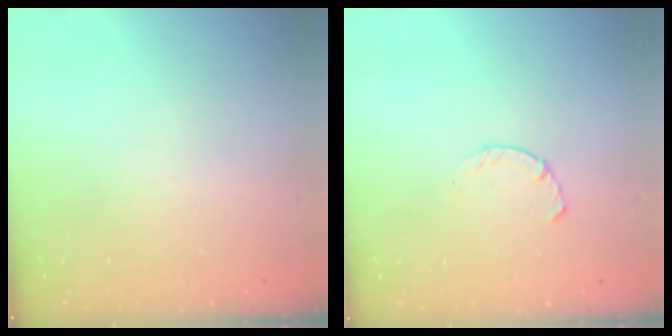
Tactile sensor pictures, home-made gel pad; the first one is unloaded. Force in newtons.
{"total": 2.4, "press": 2.3, "slide": 0.4}